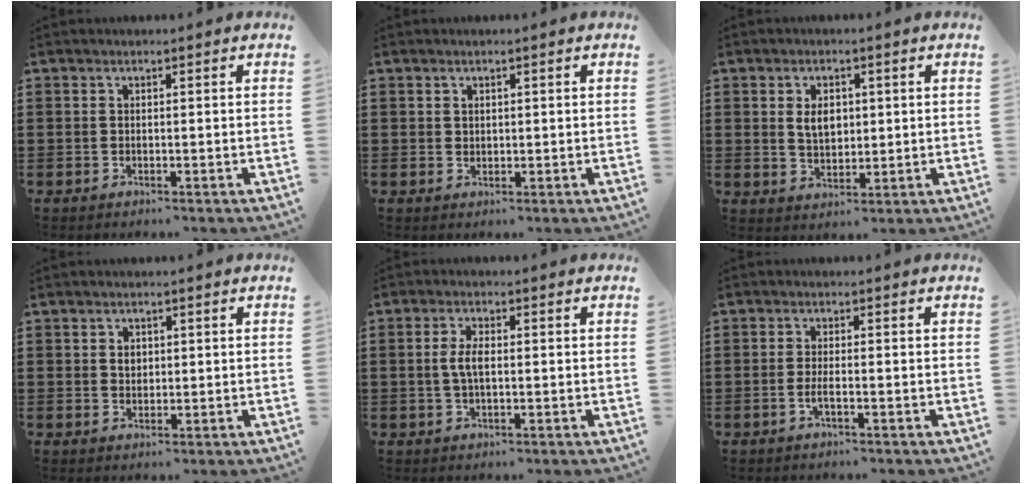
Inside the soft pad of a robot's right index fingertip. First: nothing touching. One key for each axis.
{"total": 0.9, "fx": 0.7, "fy": 0.6, "fz": 0.1, "tx": -0.003, "ty": 0.002, "tz": 0.013}
{"total": 3.9, "fx": 0.7, "fy": 2.6, "fz": 2.7, "tx": -0.053, "ty": 0.008, "tz": 0.010}
{"total": 1.3, "fx": 0.3, "fy": 1.0, "fz": 0.7, "tx": -0.016, "ty": 0.006, "tz": 0.006}
{"total": 3.4, "fx": 0.0, "fy": 1.3, "fz": 3.1, "tx": -0.068, "ty": 0.000, "tz": -0.004}
{"total": 2.0, "fx": -0.8, "fy": 0.3, "fz": 1.8, "tx": -0.040, "ty": -0.004, "tz": -0.016}